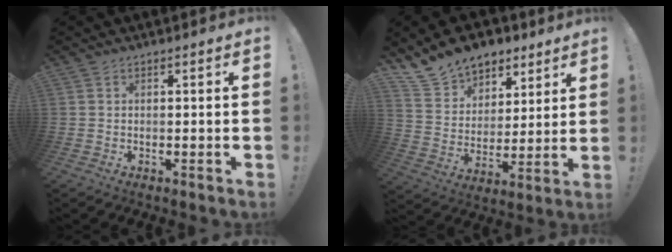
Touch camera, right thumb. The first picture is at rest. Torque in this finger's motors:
{"motor_torque": [0.05, 0.21, 0.16, 0.16, 0.05]}